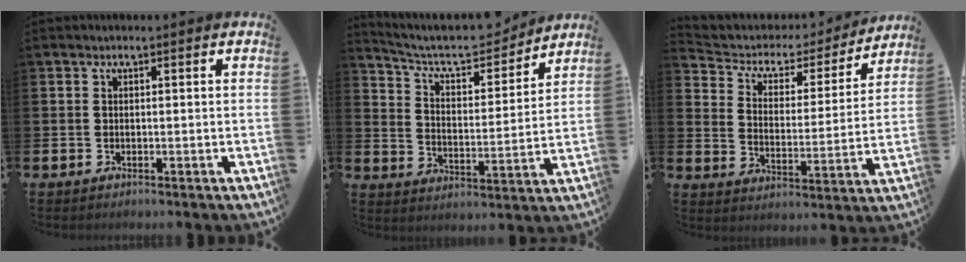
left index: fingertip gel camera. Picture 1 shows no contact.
{"total": 8.1, "force": [7.4, 2.1, 2.7], "torque": [-0.084, -0.052, 0.125]}
{"total": 5.0, "force": [4.1, 2.5, 1.2], "torque": [-0.056, -0.032, 0.062]}